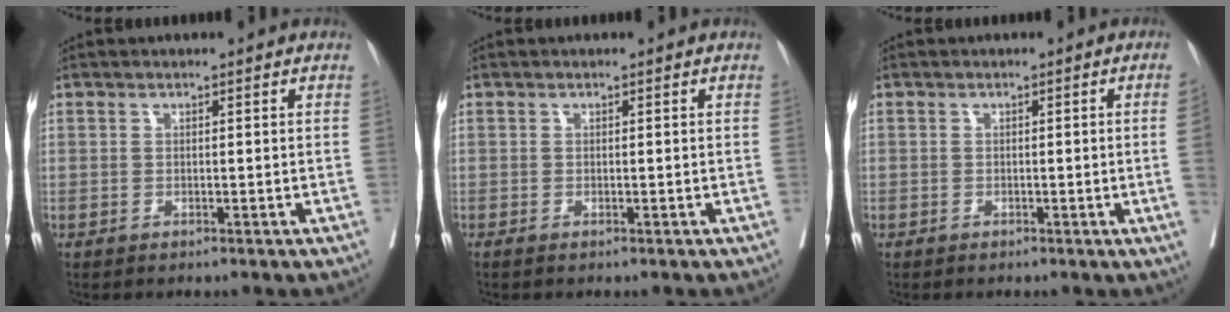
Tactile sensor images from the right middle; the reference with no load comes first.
{"total": 0.0}
{"total": 1.4, "force": [-0.3, -0.3, 1.3], "torque": [-0.023, 0.000, -0.004]}